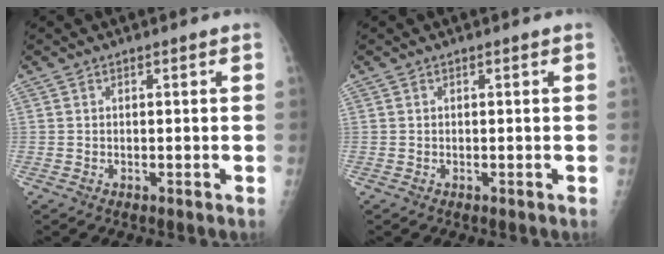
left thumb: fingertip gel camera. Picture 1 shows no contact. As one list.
[{"total": 0.0}]